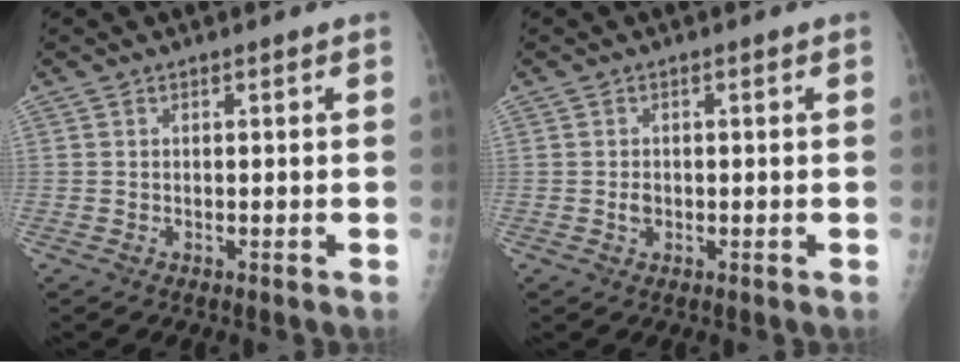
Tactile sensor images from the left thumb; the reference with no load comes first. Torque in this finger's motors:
{"motor_torque": [0.34, 0.42, 0.40, 0.20, 0.00]}